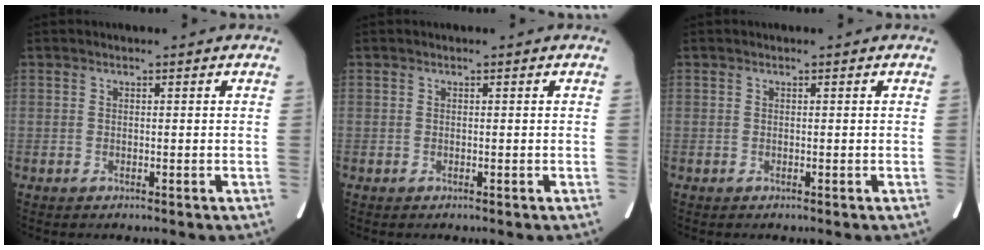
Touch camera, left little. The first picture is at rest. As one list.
[{"total": 0.0}, {"total": 0.0}]